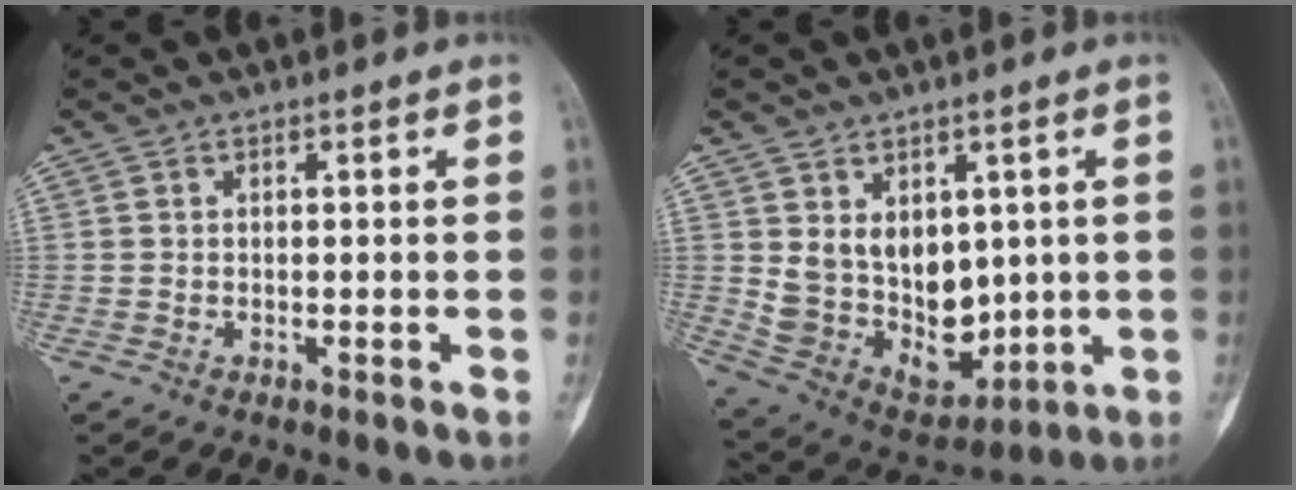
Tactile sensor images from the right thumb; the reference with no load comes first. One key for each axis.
{"total": 13.1, "fx": 1.9, "fy": 9.4, "fz": 8.9, "tx": -0.103, "ty": -0.023, "tz": 0.070}